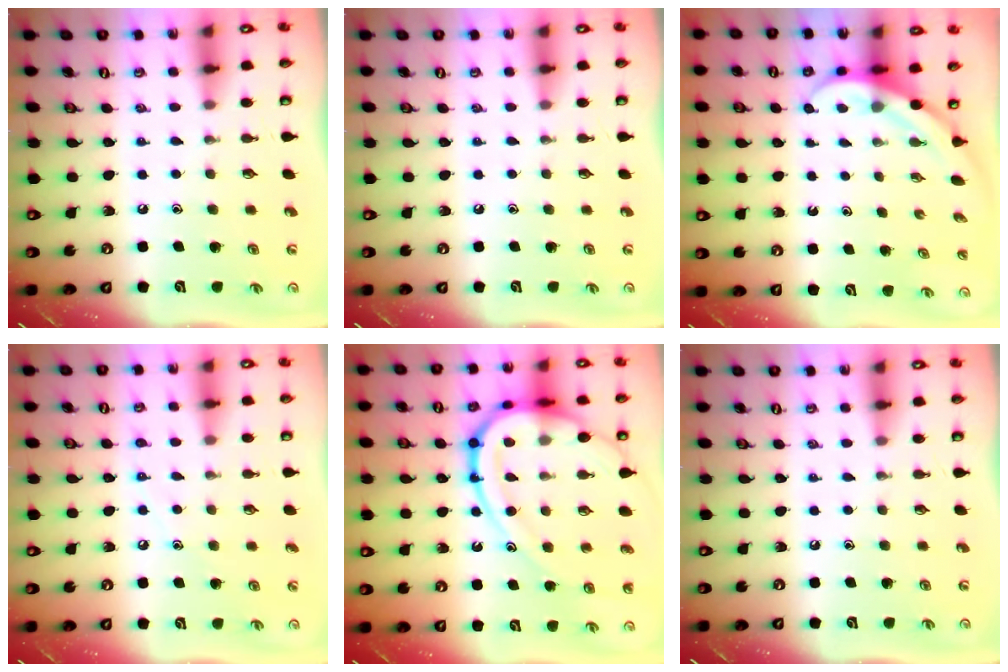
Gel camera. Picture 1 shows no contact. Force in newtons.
{"total": 0.0}
{"total": 5.4, "press": 5.4, "slide": 0.3}
{"total": 6.7, "press": 6.7, "slide": 0.8}
{"total": 22.0, "press": 21.9, "slide": 2.3}
{"total": 0.0}